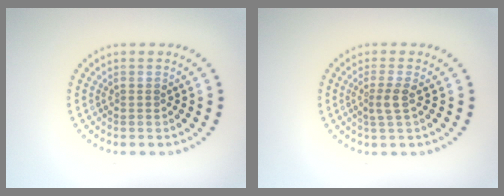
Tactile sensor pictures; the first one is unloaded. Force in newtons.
{"total": 1.7, "press": 1.4, "slide": 1.0}